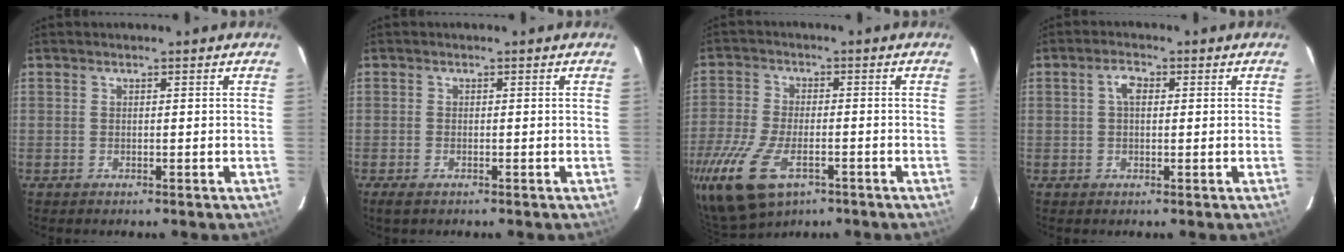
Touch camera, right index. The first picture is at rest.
{"total": 1.8, "force": [-1.3, 0.7, 1.1], "torque": [-0.023, -0.007, -0.026]}
{"total": 15.3, "force": [-8.4, 7.6, 10.3], "torque": [-0.247, -0.041, -0.157]}
{"total": 2.7, "force": [0.5, 1.5, 2.2], "torque": [-0.042, 0.011, 0.009]}